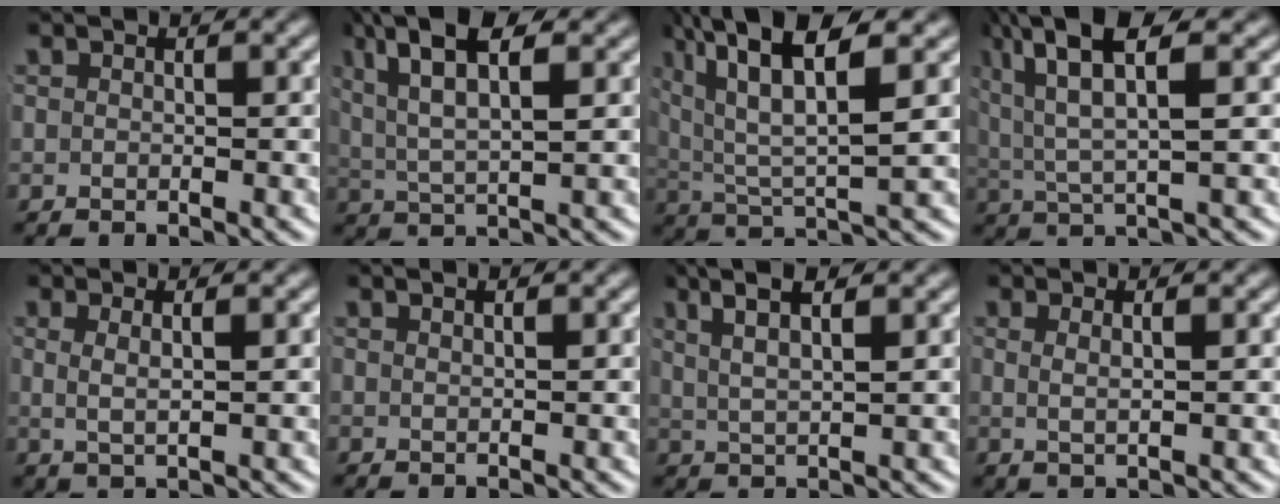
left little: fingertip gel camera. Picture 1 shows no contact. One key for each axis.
{"total": 7.0, "fx": 3.7, "fy": 2.5, "fz": 5.4, "tx": -0.104, "ty": 0.002, "tz": 0.064}
{"total": 9.1, "fx": 4.4, "fy": 3.5, "fz": 7.2, "tx": -0.141, "ty": 0.002, "tz": 0.076}
{"total": 7.3, "fx": 3.3, "fy": 2.4, "fz": 6.1, "tx": -0.117, "ty": 0.001, "tz": 0.057}
{"total": 2.2, "fx": 0.8, "fy": 0.5, "fz": 2.0, "tx": -0.035, "ty": -0.006, "tz": 0.022}
{"total": 0.9, "fx": 0.7, "fy": -0.4, "fz": 0.4, "tx": -0.005, "ty": -0.002, "tz": 0.015}
{"total": 5.1, "fx": 3.2, "fy": 1.5, "fz": 3.7, "tx": -0.064, "ty": 0.010, "tz": 0.053}
{"total": 1.4, "fx": 0.6, "fy": -0.1, "fz": 1.3, "tx": -0.023, "ty": -0.010, "tz": 0.020}